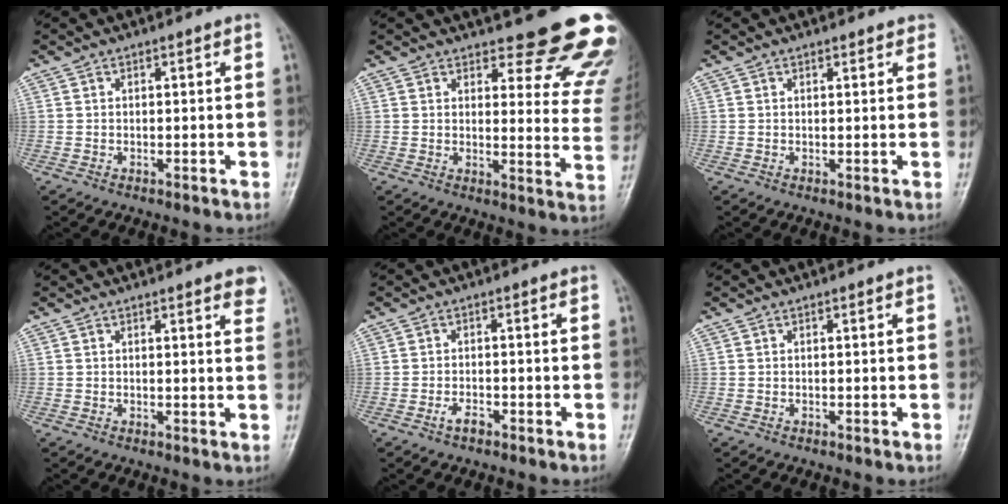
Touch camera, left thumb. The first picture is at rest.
{"total": 18.9, "force": [16.1, 5.7, 8.1], "torque": [-0.044, -0.119, 0.170]}
{"total": 1.2, "force": [1.0, 0.6, 0.5], "torque": [0.004, -0.002, 0.008]}
{"total": 4.2, "force": [3.0, 1.2, 2.7], "torque": [-0.016, -0.008, 0.027]}
{"total": 2.0, "force": [-1.4, 0.9, 1.2], "torque": [-0.026, 0.007, -0.027]}
{"total": 0.0}